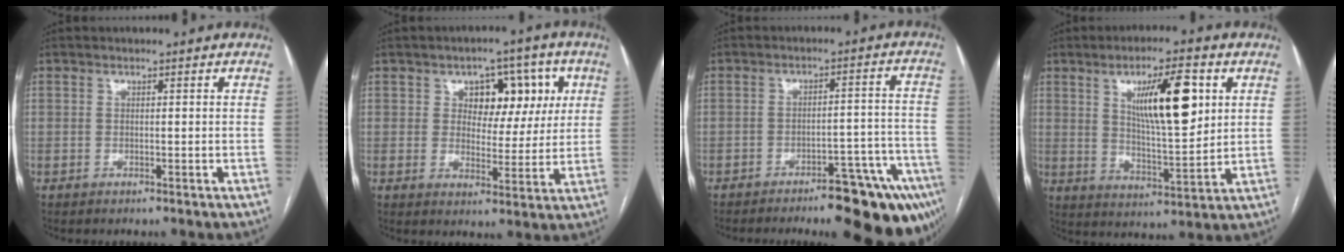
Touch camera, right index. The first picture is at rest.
{"total": 9.2, "force": [3.0, 5.8, 6.5], "torque": [-0.071, 0.025, 0.047]}
{"total": 16.5, "force": [-12.1, 3.6, 10.6], "torque": [-0.051, 0.034, -0.158]}
{"total": 12.9, "force": [4.5, 3.4, 11.6], "torque": [-0.193, 0.003, 0.080]}